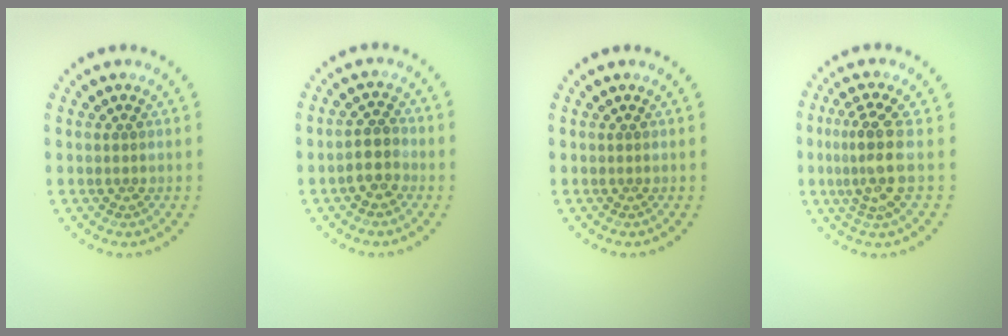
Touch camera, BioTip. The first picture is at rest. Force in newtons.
{"total": 2.4, "press": 2.1, "slide": 1.1}
{"total": 0.0}
{"total": 3.3, "press": 2.5, "slide": 2.1}